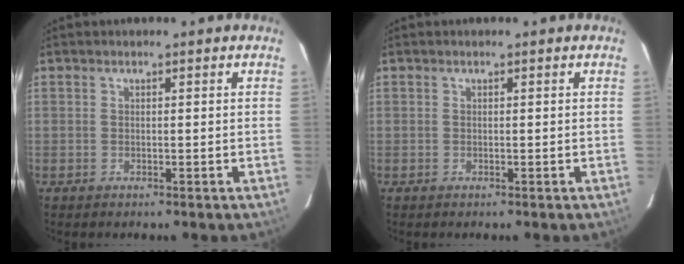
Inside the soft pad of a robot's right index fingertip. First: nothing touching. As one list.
[{"total": 0.0}]